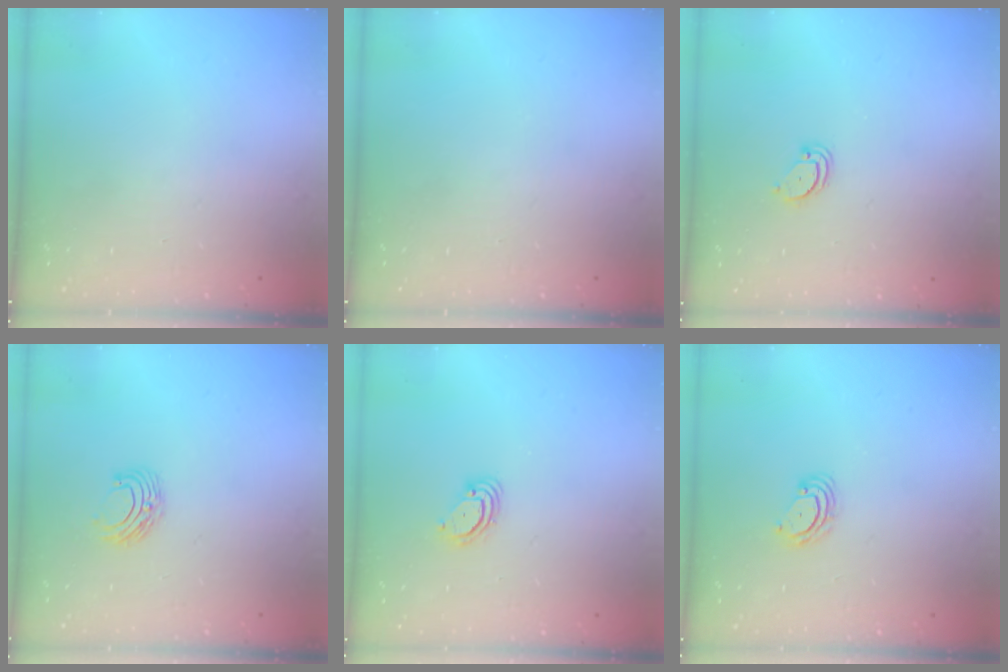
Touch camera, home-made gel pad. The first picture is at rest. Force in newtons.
{"total": 0.0}
{"total": 2.1, "press": 2.1, "slide": 0.2}
{"total": 6.3, "press": 6.3, "slide": 0.5}
{"total": 3.5, "press": 3.5, "slide": 0.3}
{"total": 5.0, "press": 4.9, "slide": 0.4}